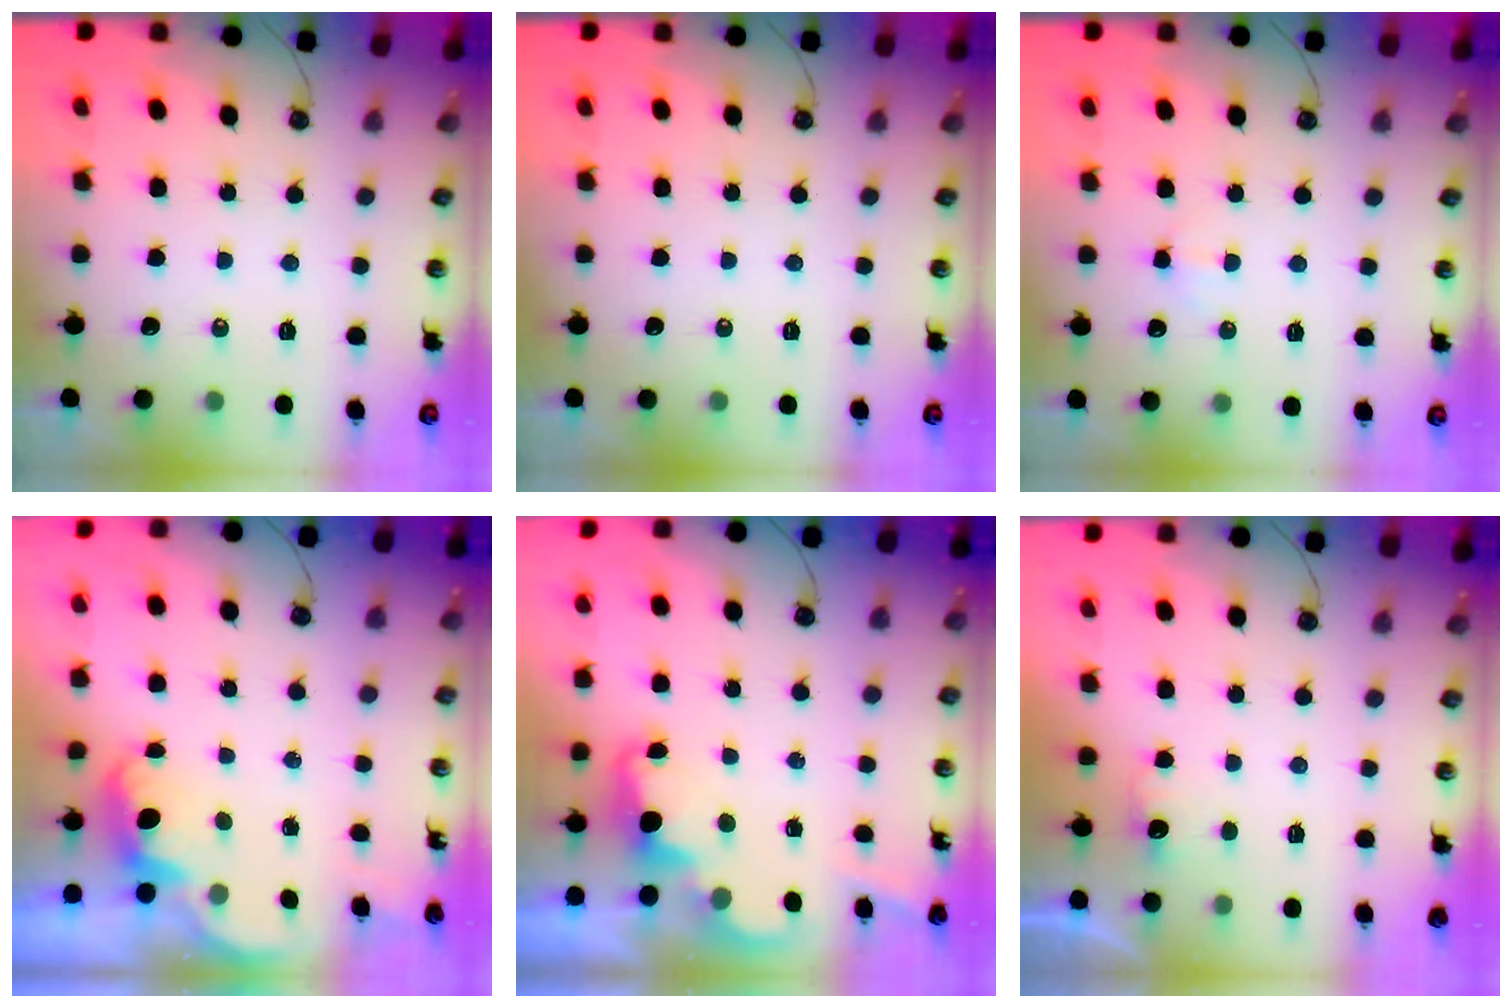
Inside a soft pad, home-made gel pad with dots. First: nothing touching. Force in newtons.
{"total": 0.0}
{"total": 2.2, "press": 2.1, "slide": 0.8}
{"total": 2.3, "press": 2.2, "slide": 0.6}
{"total": 2.4, "press": 2.3, "slide": 0.5}
{"total": 2.6, "press": 2.4, "slide": 0.8}